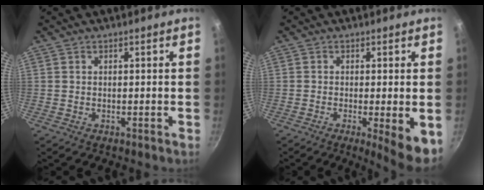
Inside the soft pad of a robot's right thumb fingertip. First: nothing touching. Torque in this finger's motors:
{"motor_torque": [-0.10, 0.51, -0.03, -0.08, 0.21]}